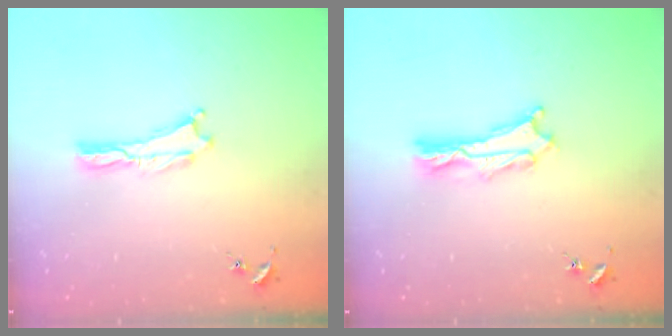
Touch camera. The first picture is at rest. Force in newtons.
{"total": 2.4, "press": 2.4, "slide": 0.3}